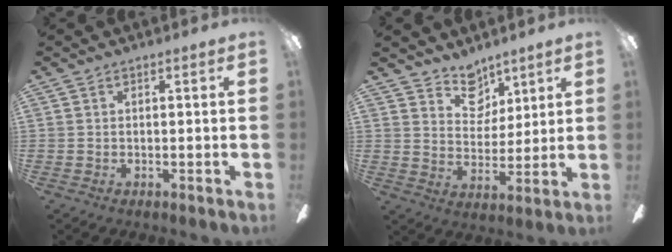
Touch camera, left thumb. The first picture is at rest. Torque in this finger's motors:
{"motor_torque": [0.17, 0.16, -0.20, -0.20, 0.09]}